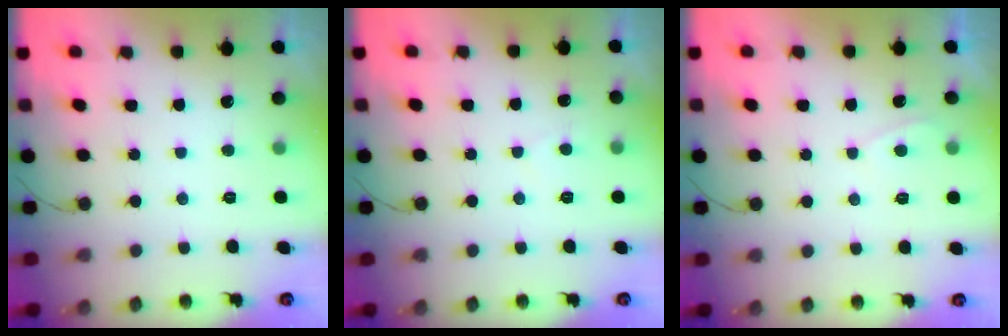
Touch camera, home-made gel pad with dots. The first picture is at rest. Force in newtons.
{"total": 3.1, "press": 3.1, "slide": 0.3}
{"total": 2.0, "press": 2.0, "slide": 0.2}